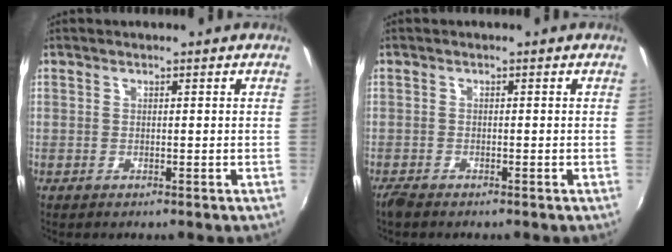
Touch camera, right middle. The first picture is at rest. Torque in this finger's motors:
{"motor_torque": [0.11, -0.11, 0.04, 0.06]}